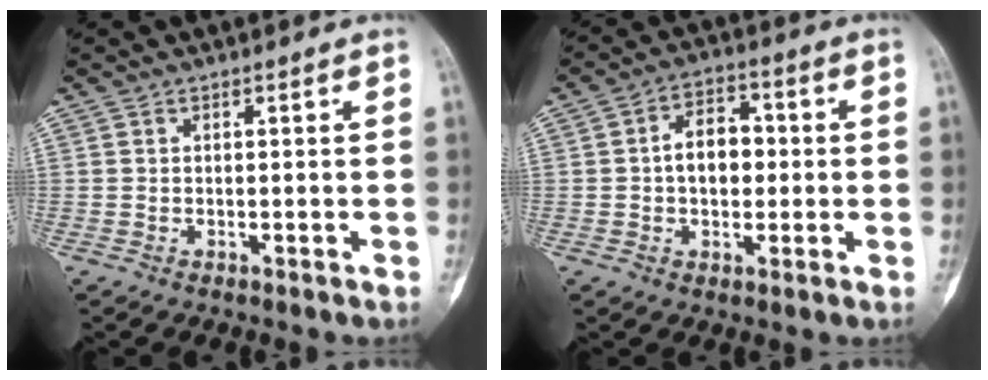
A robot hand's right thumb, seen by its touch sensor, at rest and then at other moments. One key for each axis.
{"total": 8.1, "fx": 0.1, "fy": 5.5, "fz": 6.0, "tx": -0.071, "ty": 0.019, "tz": -0.005}